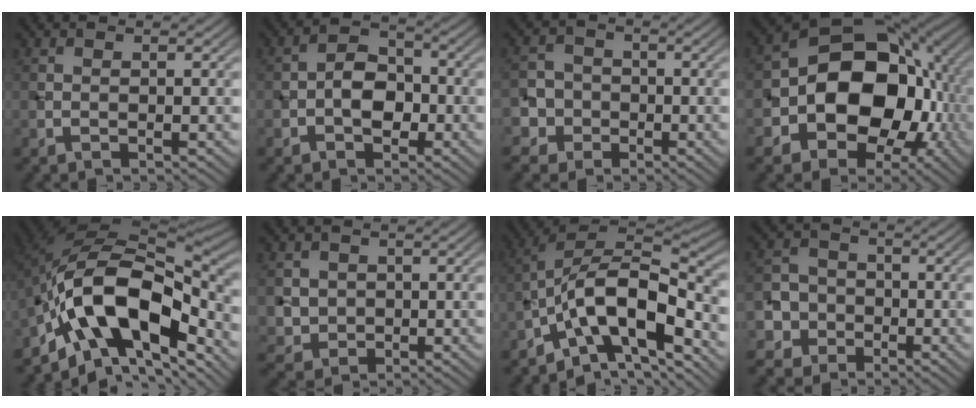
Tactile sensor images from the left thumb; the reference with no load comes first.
{"total": 4.8, "force": [-1.4, 3.3, 3.2], "torque": [-0.049, 0.005, -0.031]}
{"total": 5.2, "force": [-1.9, 4.8, 0.9], "torque": [-0.023, 0.004, -0.059]}
{"total": 15.8, "force": [-2.3, 11.6, 10.5], "torque": [-0.156, -0.013, -0.049]}
{"total": 15.7, "force": [-5.8, 8.5, 11.9], "torque": [-0.196, 0.003, -0.123]}
{"total": 3.2, "force": [0.5, 3.1, 0.7], "torque": [-0.032, -0.011, 0.011]}
{"total": 12.8, "force": [-6.1, 5.2, 10.0], "torque": [-0.169, 0.005, -0.124]}
{"total": 6.5, "force": [-2.4, 5.8, 1.4], "torque": [-0.042, 0.000, -0.072]}